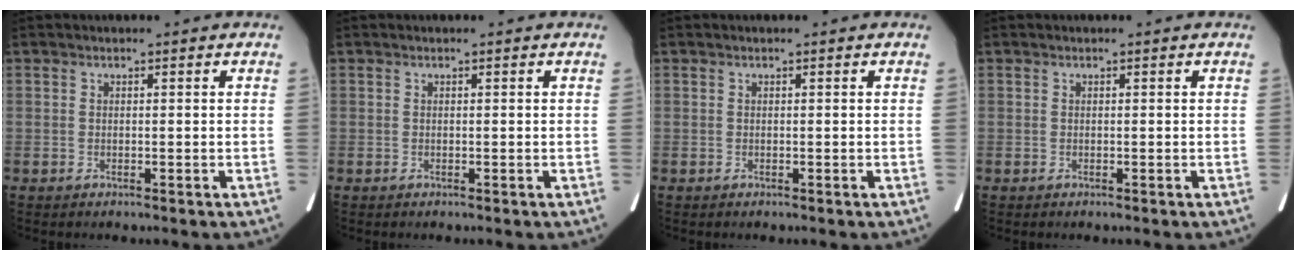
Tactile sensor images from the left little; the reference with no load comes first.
{"total": 0.0}
{"total": 0.0}
{"total": 0.0}